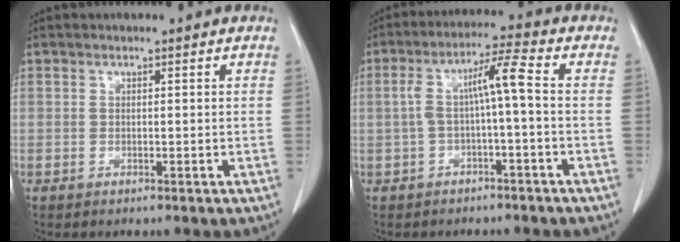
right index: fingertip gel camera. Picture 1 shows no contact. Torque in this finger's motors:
{"motor_torque": [0.99, -0.14, 0.45, 0.15]}